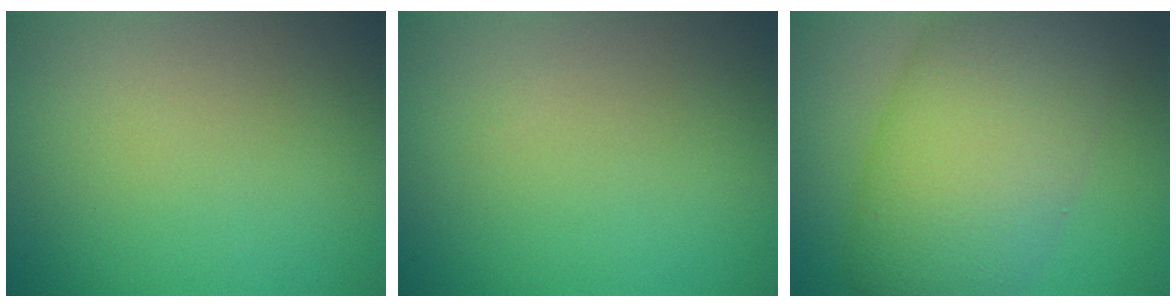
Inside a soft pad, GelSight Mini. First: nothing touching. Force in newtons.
{"total": 0.0}
{"total": 12.2, "press": 12.1, "slide": 0.8}